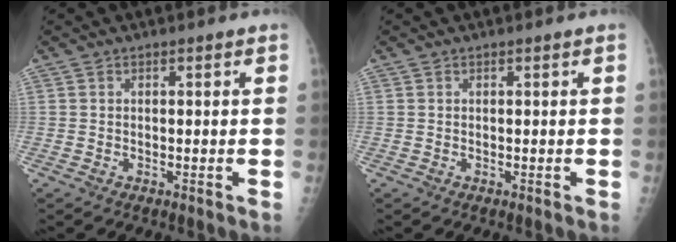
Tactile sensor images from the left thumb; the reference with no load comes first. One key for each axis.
{"total": 0.0}